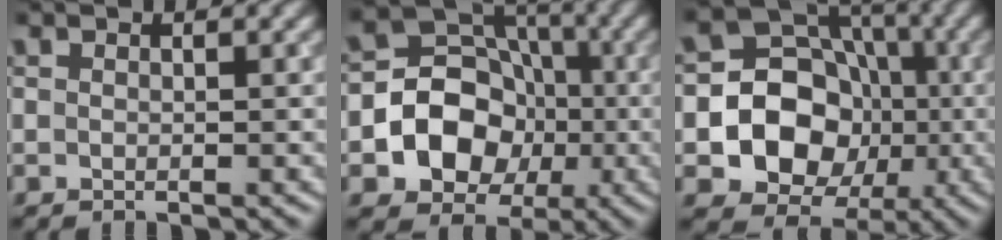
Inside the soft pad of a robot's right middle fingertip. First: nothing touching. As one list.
[{"total": 8.7, "force": [-1.8, 7.4, 4.3], "torque": [-0.050, 0.003, -0.056]}, {"total": 11.8, "force": [-2.1, 10.2, 5.4], "torque": [-0.072, -0.004, -0.066]}]